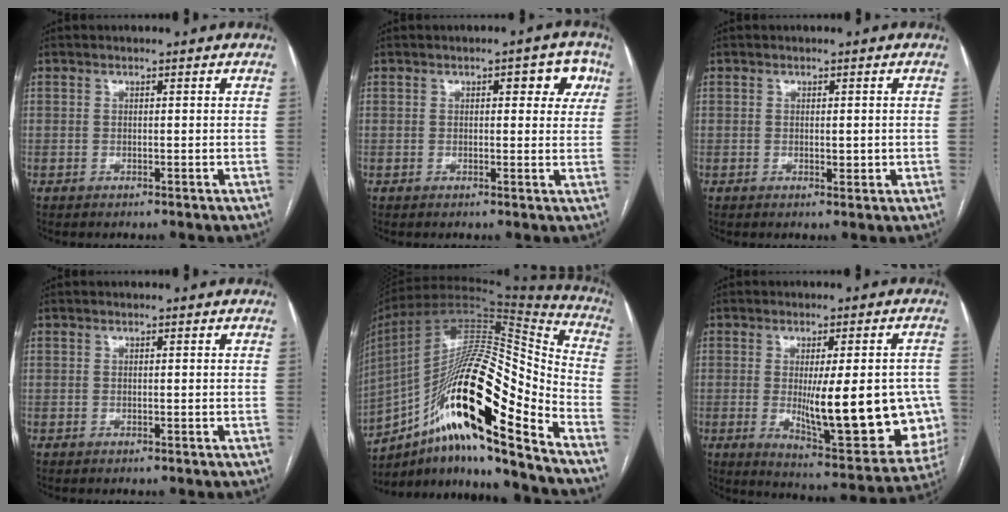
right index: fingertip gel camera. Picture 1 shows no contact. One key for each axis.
{"total": 5.1, "fx": 2.0, "fy": 2.1, "fz": 4.1, "tx": -0.035, "ty": 0.016, "tz": 0.019}
{"total": 1.6, "fx": 0.0, "fy": 0.6, "fz": 1.4, "tx": -0.020, "ty": -0.004, "tz": 0.003}
{"total": 0.0}
{"total": 27.3, "fx": -14.3, "fy": 4.3, "fz": 22.8, "tx": -0.396, "ty": 0.006, "tz": -0.246}
{"total": 19.7, "fx": -2.3, "fy": 4.9, "fz": 19.0, "tx": -0.197, "ty": -0.013, "tz": -0.007}